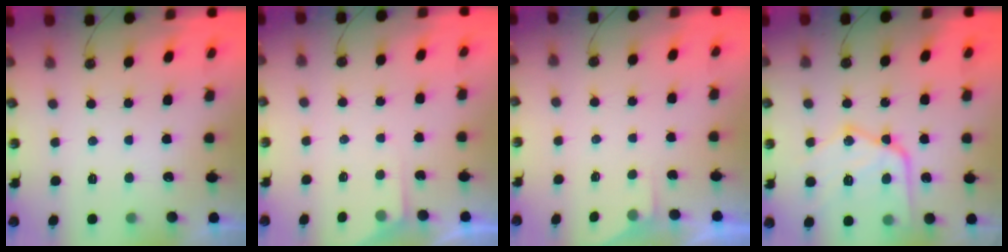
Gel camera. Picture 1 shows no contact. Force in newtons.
{"total": 3.5, "press": 3.5, "slide": 0.5}
{"total": 1.8, "press": 1.8, "slide": 0.3}
{"total": 19.9, "press": 19.9, "slide": 1.5}